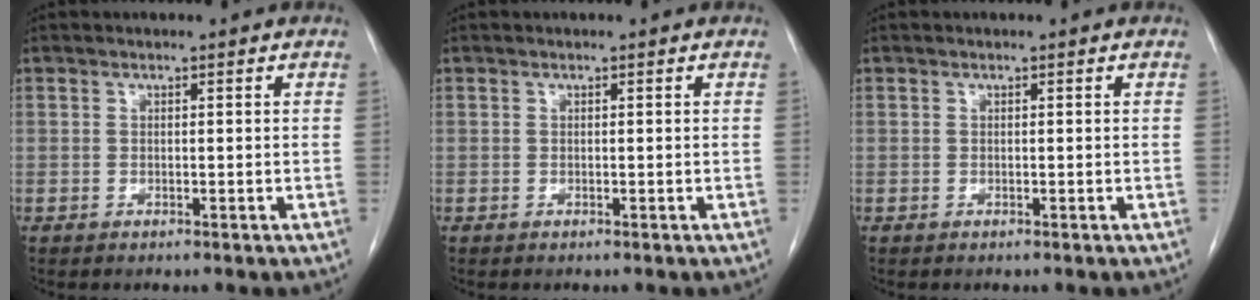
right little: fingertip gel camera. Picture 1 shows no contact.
{"total": 0.0}
{"total": 0.0}